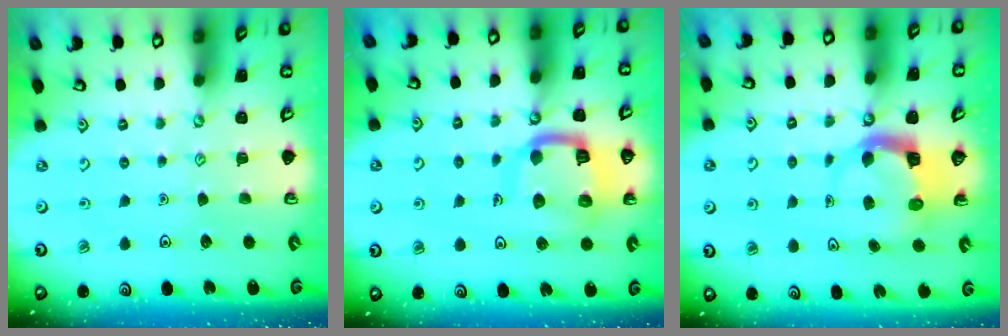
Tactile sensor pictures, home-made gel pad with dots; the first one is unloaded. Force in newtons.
{"total": 13.1, "press": 13.0, "slide": 1.7}
{"total": 4.1, "press": 4.1, "slide": 0.3}